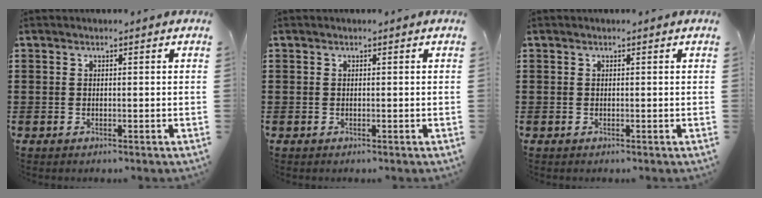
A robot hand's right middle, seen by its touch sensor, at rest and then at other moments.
{"total": 0.0}
{"total": 0.0}